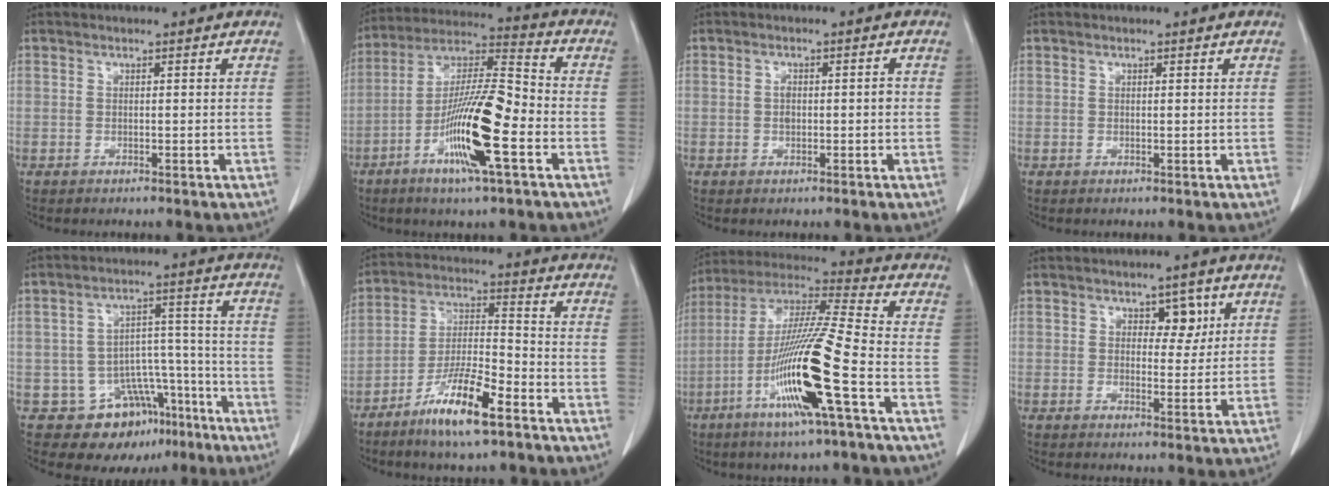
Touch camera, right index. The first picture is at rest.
{"total": 15.9, "force": [-5.7, 1.5, 14.8], "torque": [-0.281, -0.006, -0.106]}
{"total": 2.2, "force": [-0.2, 1.0, 1.9], "torque": [-0.034, 0.004, -0.001]}
{"total": 0.0}
{"total": 10.9, "force": [-6.8, 7.6, 3.9], "torque": [-0.033, 0.055, -0.090]}
{"total": 11.5, "force": [-7.1, 1.7, 8.8], "torque": [-0.172, -0.016, -0.135]}
{"total": 17.7, "force": [-6.4, -0.4, 16.5], "torque": [-0.332, -0.017, -0.128]}
{"total": 3.8, "force": [1.7, 2.2, 2.5], "torque": [-0.024, 0.003, 0.025]}